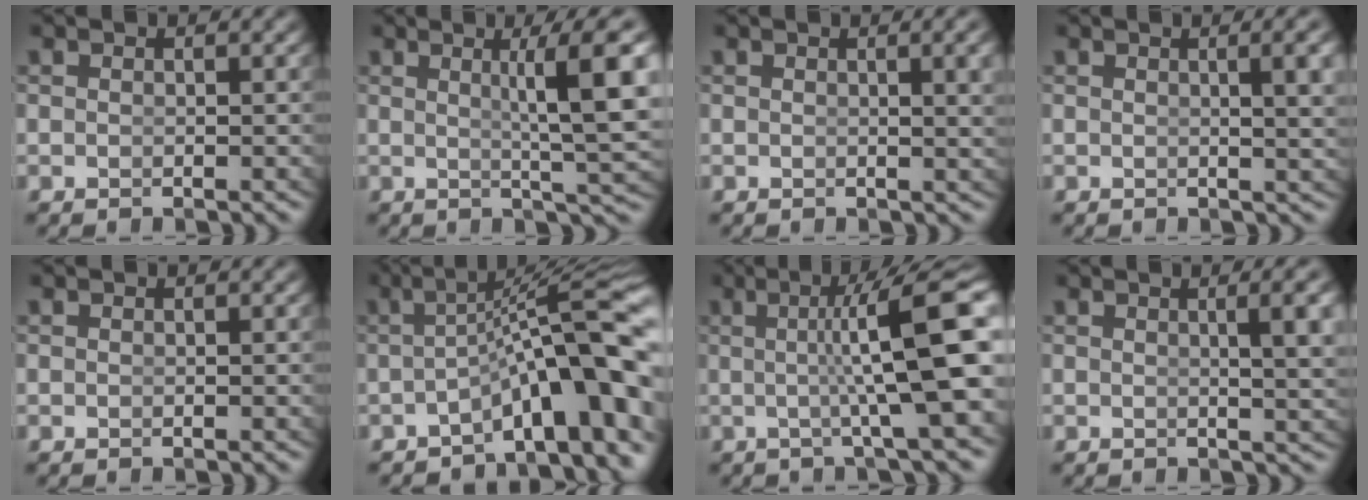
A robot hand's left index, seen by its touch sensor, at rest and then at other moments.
{"total": 6.8, "force": [1.2, 0.8, 6.7], "torque": [-0.081, 0.002, 0.021]}
{"total": 2.1, "force": [0.8, 0.0, 2.0], "torque": [-0.014, -0.001, 0.012]}
{"total": 3.0, "force": [0.9, 0.0, 2.8], "torque": [-0.028, -0.002, 0.017]}
{"total": 0.0}
{"total": 8.8, "force": [-2.4, 2.3, 8.2], "torque": [-0.109, -0.003, -0.024]}
{"total": 8.7, "force": [1.2, 1.2, 8.6], "torque": [-0.111, 0.011, 0.019]}
{"total": 3.6, "force": [1.0, 0.0, 3.5], "torque": [-0.037, -0.002, 0.020]}